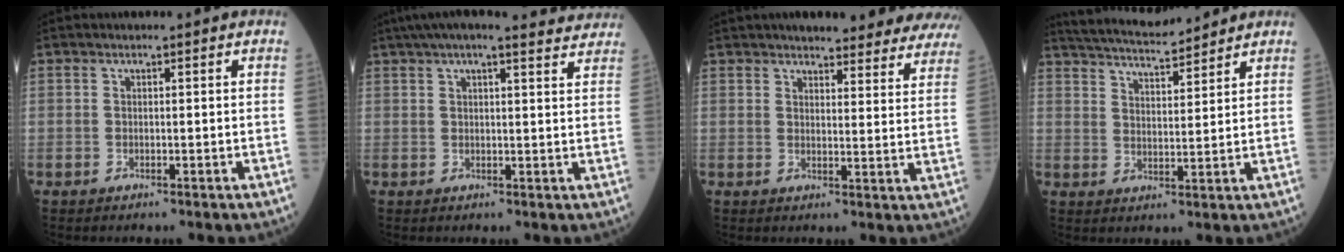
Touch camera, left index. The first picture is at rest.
{"total": 14.6, "force": [13.2, 1.8, 6.2], "torque": [-0.094, 0.035, 0.164]}
{"total": 19.6, "force": [17.9, 3.8, 7.0], "torque": [-0.070, -0.018, 0.200]}
{"total": 11.6, "force": [10.9, 1.2, 4.0], "torque": [-0.083, 0.015, 0.182]}